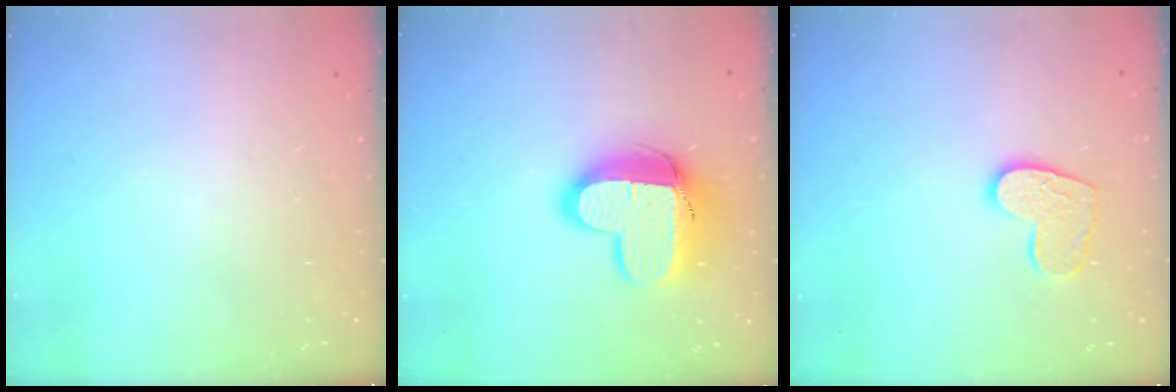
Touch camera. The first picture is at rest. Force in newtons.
{"total": 14.0, "press": 13.9, "slide": 1.4}
{"total": 11.3, "press": 11.2, "slide": 0.7}